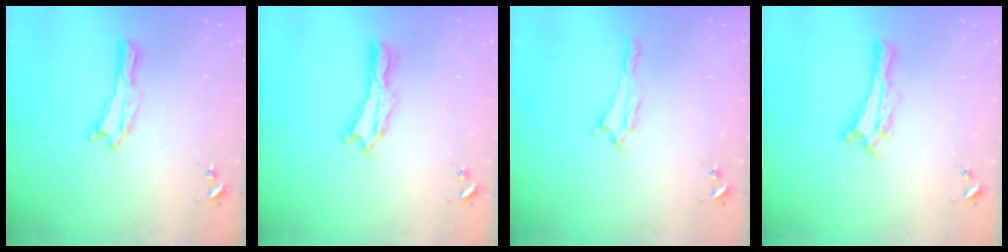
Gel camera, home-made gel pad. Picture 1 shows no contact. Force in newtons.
{"total": 1.2, "press": 1.1, "slide": 0.3}
{"total": 1.6, "press": 1.6, "slide": 0.1}
{"total": 0.0}